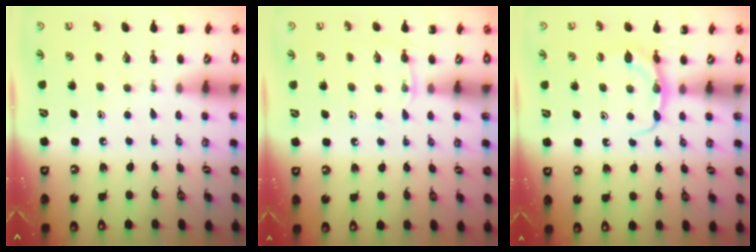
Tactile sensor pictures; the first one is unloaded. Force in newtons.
{"total": 4.8, "press": 4.5, "slide": 1.7}
{"total": 5.9, "press": 5.9, "slide": 0.3}